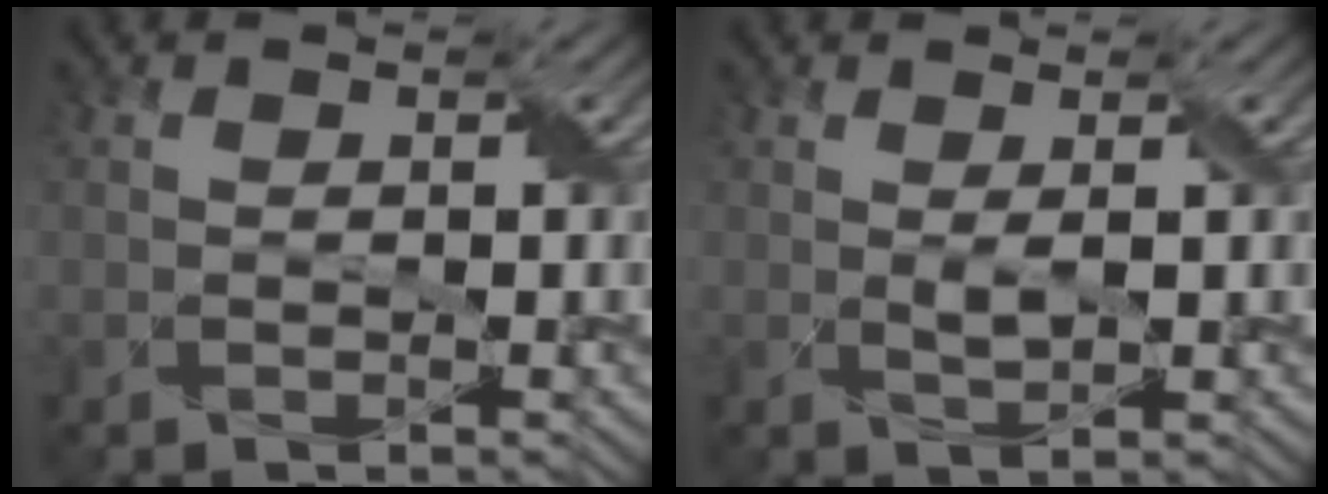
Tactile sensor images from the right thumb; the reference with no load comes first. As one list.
[{"total": 1.4, "force": [0.6, 0.3, 1.3], "torque": [-0.032, 0.000, 0.014]}]